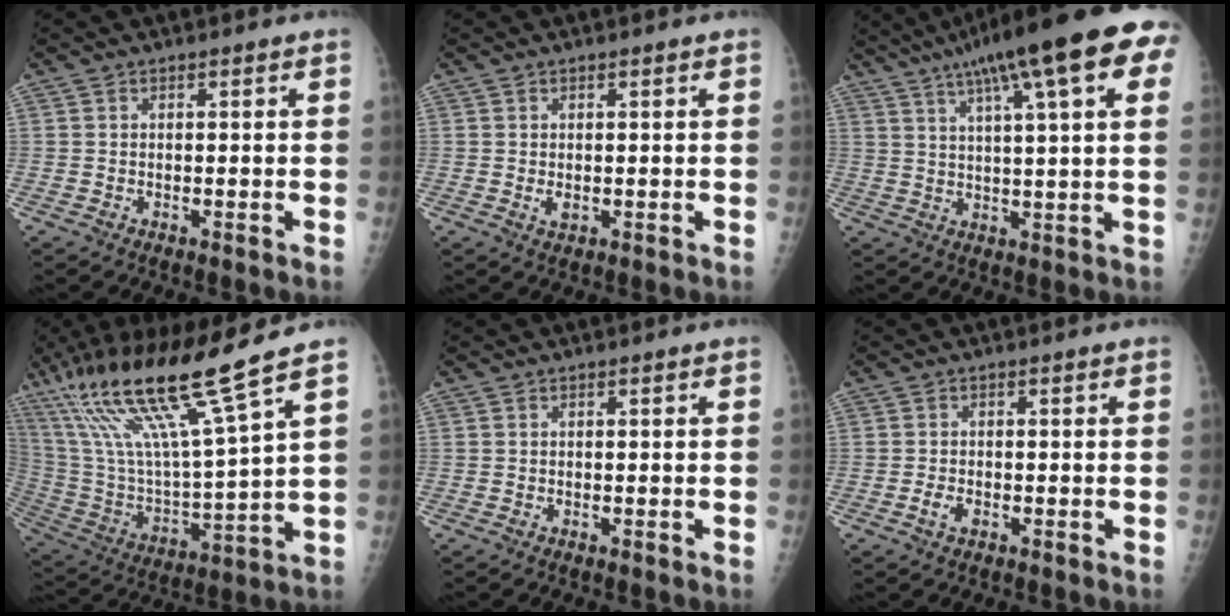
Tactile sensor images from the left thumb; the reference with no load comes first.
{"total": 1.7, "force": [0.3, 0.9, 1.3], "torque": [-0.021, -0.005, 0.008]}
{"total": 22.5, "force": [11.1, 4.6, 19.0], "torque": [-0.284, 0.021, 0.152]}
{"total": 23.3, "force": [14.9, 1.5, 17.8], "torque": [-0.338, -0.048, 0.281]}
{"total": 0.0}
{"total": 1.8, "force": [-0.7, 1.0, 1.3], "torque": [-0.025, 0.001, -0.013]}